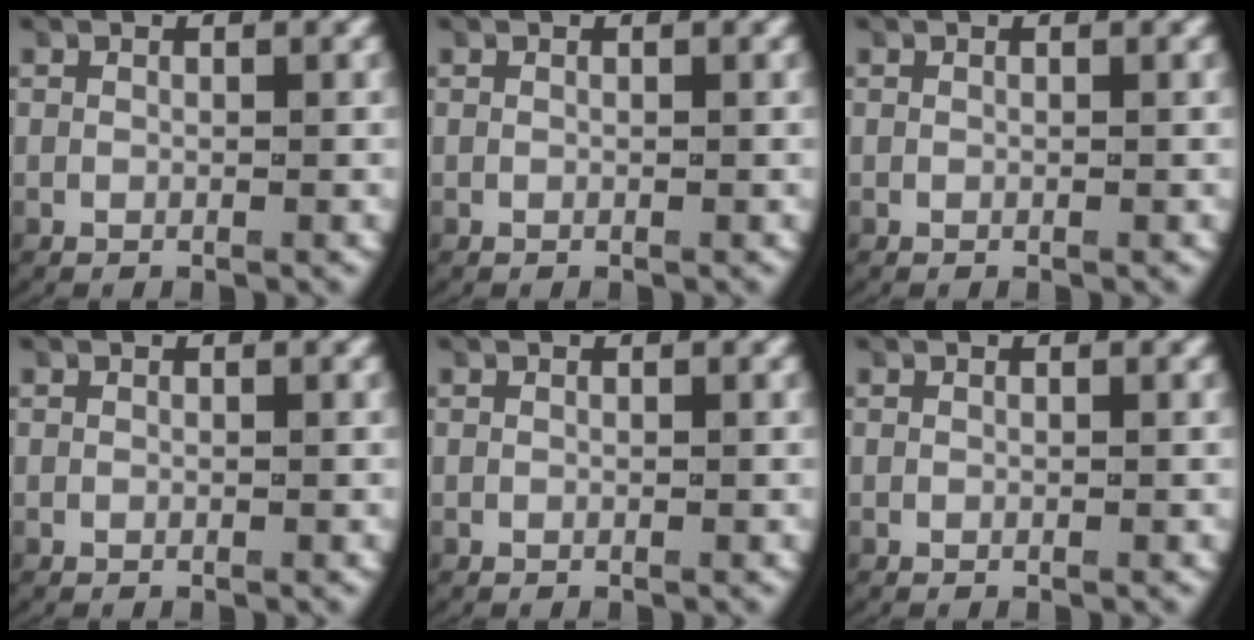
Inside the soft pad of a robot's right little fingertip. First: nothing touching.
{"total": 0.0}
{"total": 0.0}
{"total": 0.0}
{"total": 0.0}
{"total": 0.0}